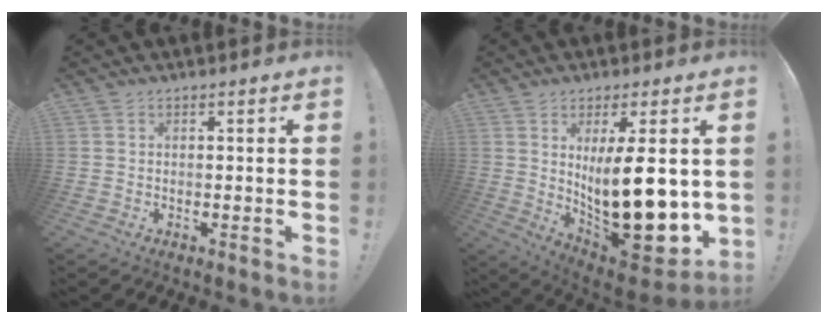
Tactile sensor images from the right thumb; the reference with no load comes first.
{"total": 20.3, "force": [2.0, 6.7, 19.1], "torque": [-0.295, -0.048, 0.042]}